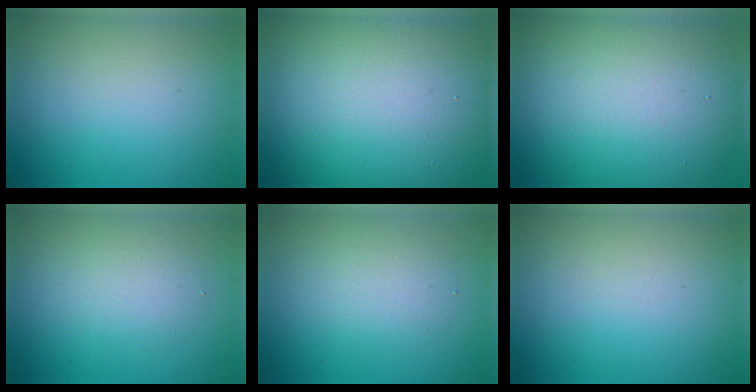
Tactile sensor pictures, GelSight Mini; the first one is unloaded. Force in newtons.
{"total": 20.6, "press": 20.5, "slide": 1.3}
{"total": 15.5, "press": 15.5, "slide": 1.2}
{"total": 2.4, "press": 2.4, "slide": 0.3}
{"total": 2.5, "press": 2.5, "slide": 0.2}
{"total": 0.0}